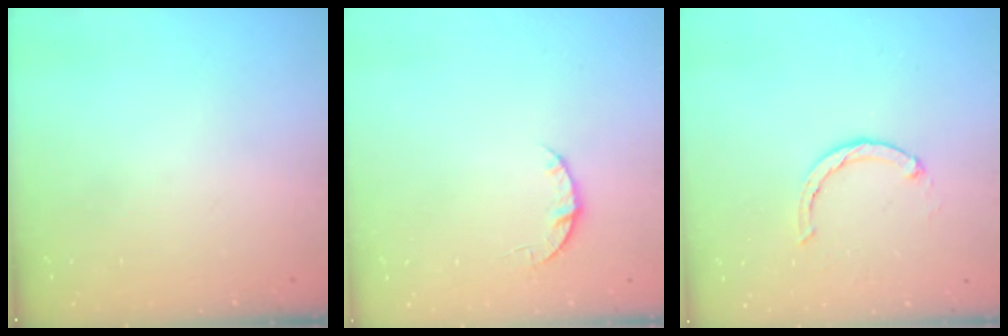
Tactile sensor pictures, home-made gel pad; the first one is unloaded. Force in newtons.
{"total": 3.5, "press": 3.4, "slide": 0.4}
{"total": 2.4, "press": 2.4, "slide": 0.4}